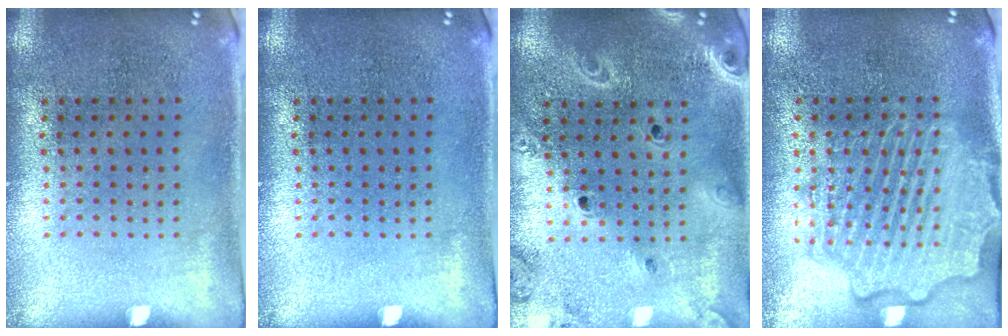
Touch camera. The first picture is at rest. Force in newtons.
{"total": 0.0}
{"total": 2.0, "press": 1.9, "slide": 0.8}
{"total": 4.4, "press": 4.4, "slide": 0.4}